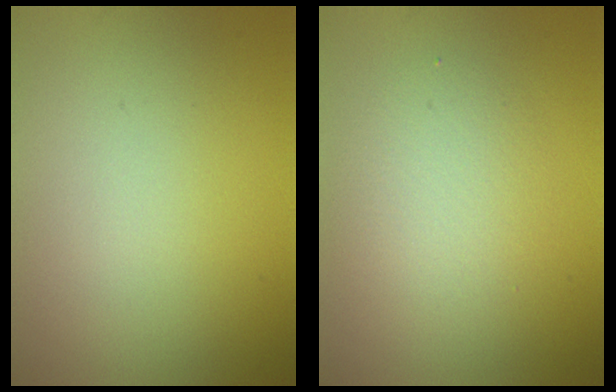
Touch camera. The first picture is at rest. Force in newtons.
{"total": 2.8, "press": 2.8, "slide": 0.2}